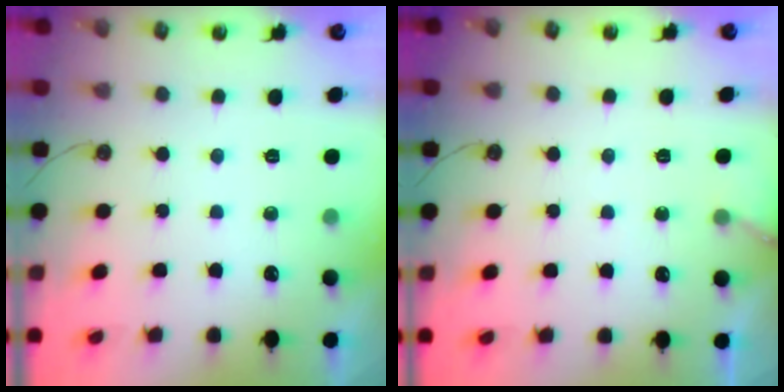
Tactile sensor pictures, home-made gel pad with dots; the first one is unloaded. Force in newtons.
{"total": 3.8, "press": 3.8, "slide": 0.3}